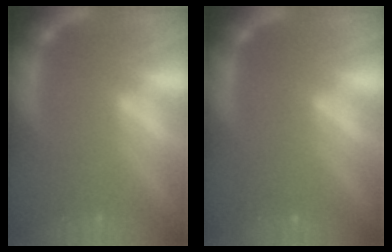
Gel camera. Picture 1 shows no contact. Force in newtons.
{"total": 0.0}